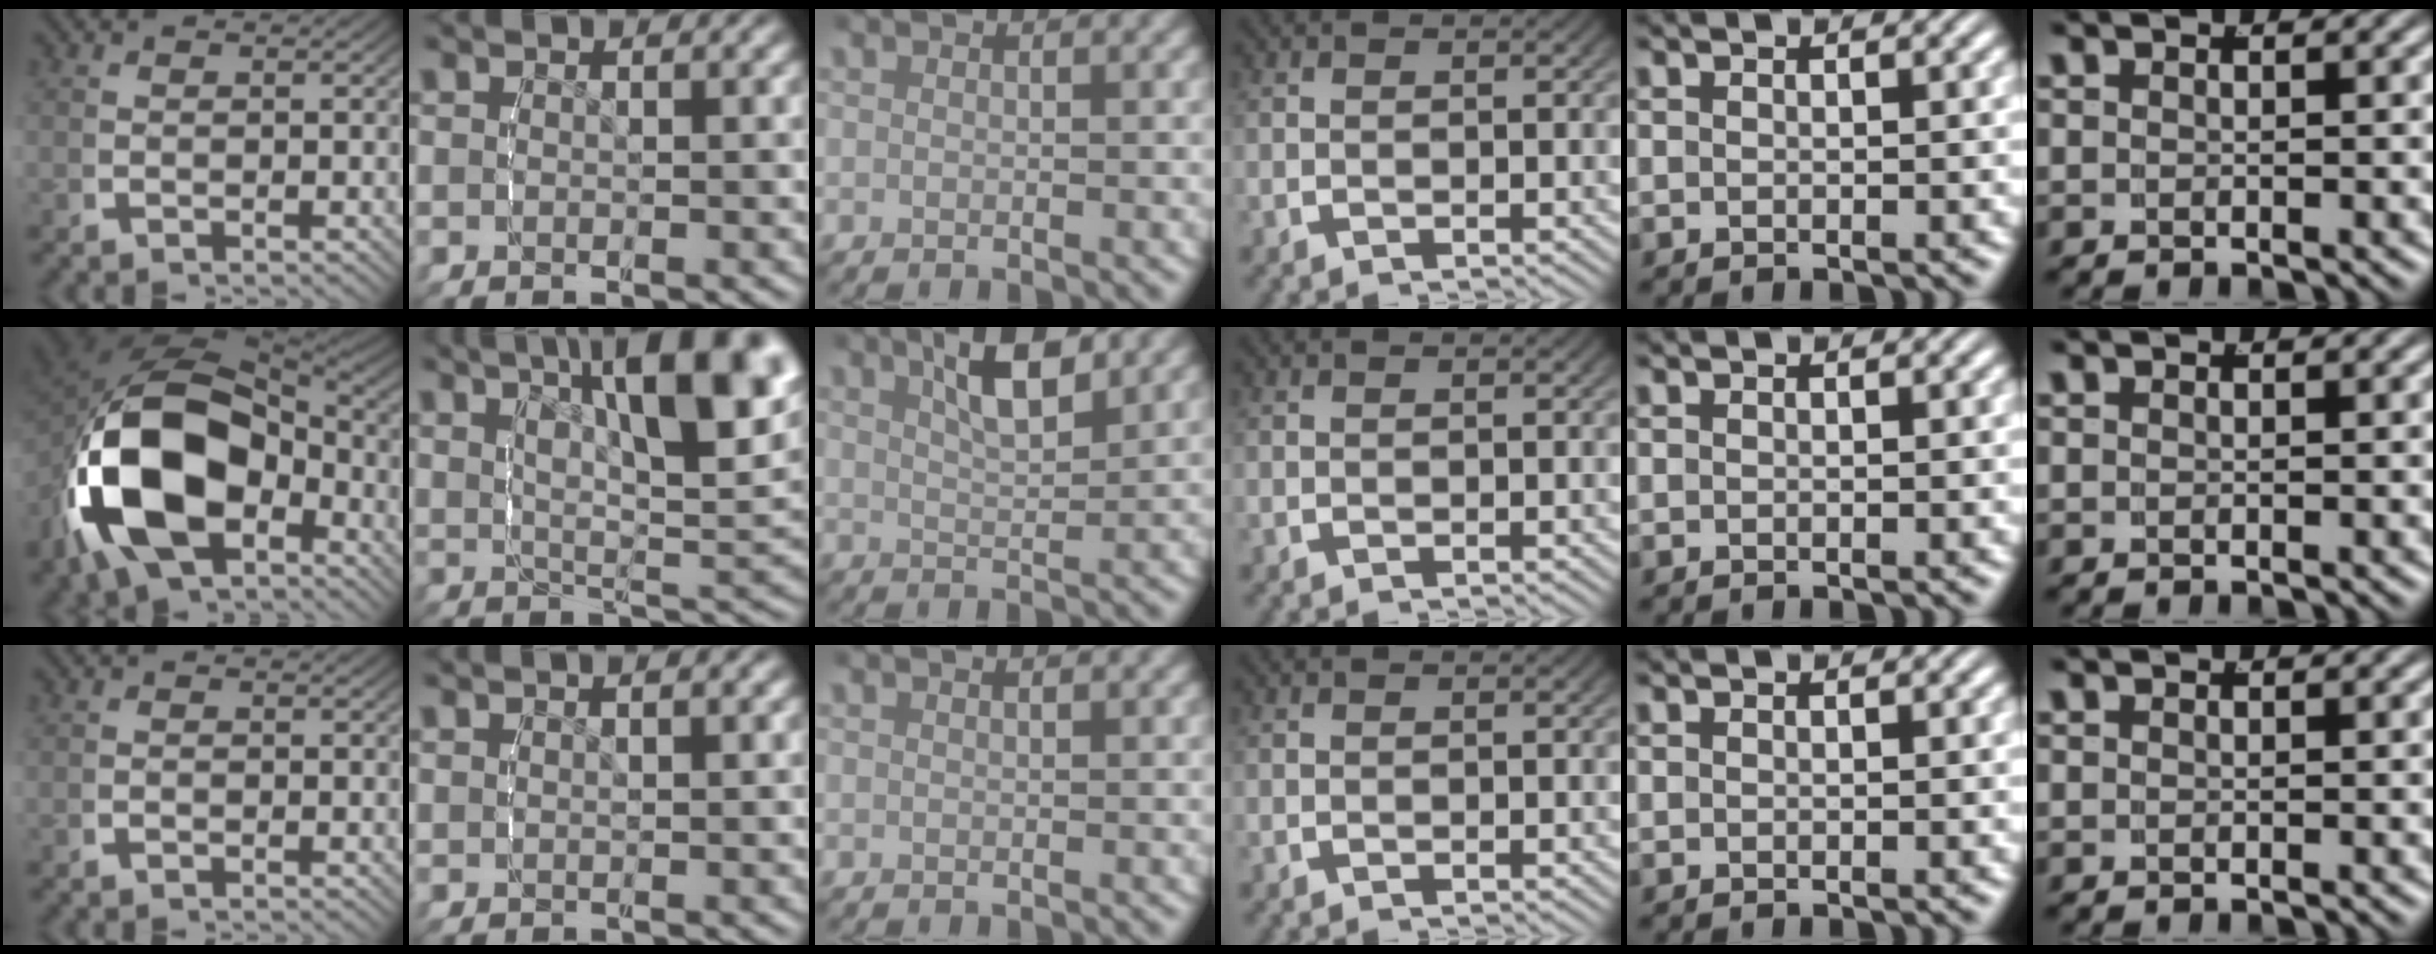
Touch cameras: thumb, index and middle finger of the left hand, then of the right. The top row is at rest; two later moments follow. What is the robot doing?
{"motion": "lift_and_place", "object": "lipstick"}